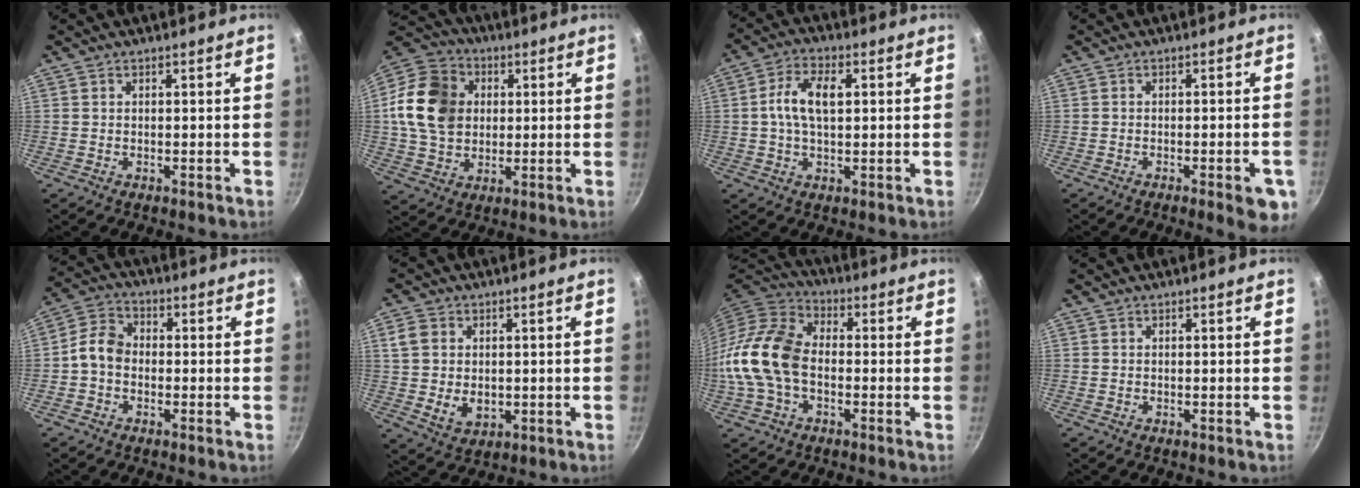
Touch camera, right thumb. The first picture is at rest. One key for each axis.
{"total": 16.1, "fx": 2.4, "fy": 12.8, "fz": 9.5, "tx": -0.157, "ty": 0.013, "tz": 0.034}
{"total": 8.4, "fx": 1.3, "fy": 4.7, "fz": 6.9, "tx": -0.120, "ty": 0.017, "tz": 0.015}
{"total": 6.1, "fx": -2.7, "fy": 1.7, "fz": 5.2, "tx": -0.050, "ty": 0.010, "tz": -0.030}
{"total": 6.2, "fx": -1.1, "fy": 4.8, "fz": 3.7, "tx": -0.054, "ty": 0.024, "tz": -0.040}
{"total": 7.9, "fx": 0.4, "fy": 6.2, "fz": 4.8, "tx": -0.075, "ty": -0.014, "tz": 0.009}
{"total": 15.0, "fx": -2.2, "fy": 10.1, "fz": 10.9, "tx": -0.194, "ty": 0.033, "tz": -0.059}
{"total": 0.0}